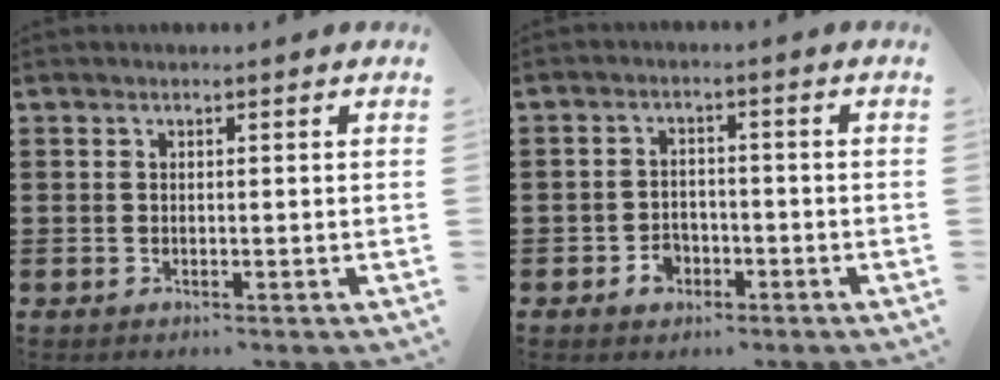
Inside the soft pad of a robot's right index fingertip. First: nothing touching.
{"total": 3.2, "force": [-1.8, 2.2, 1.4], "torque": [-0.029, 0.003, -0.035]}